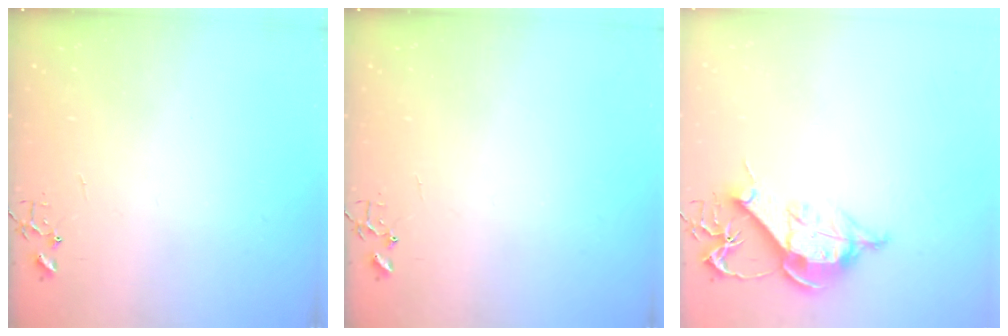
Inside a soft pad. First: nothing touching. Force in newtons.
{"total": 0.0}
{"total": 11.0, "press": 11.0, "slide": 0.5}